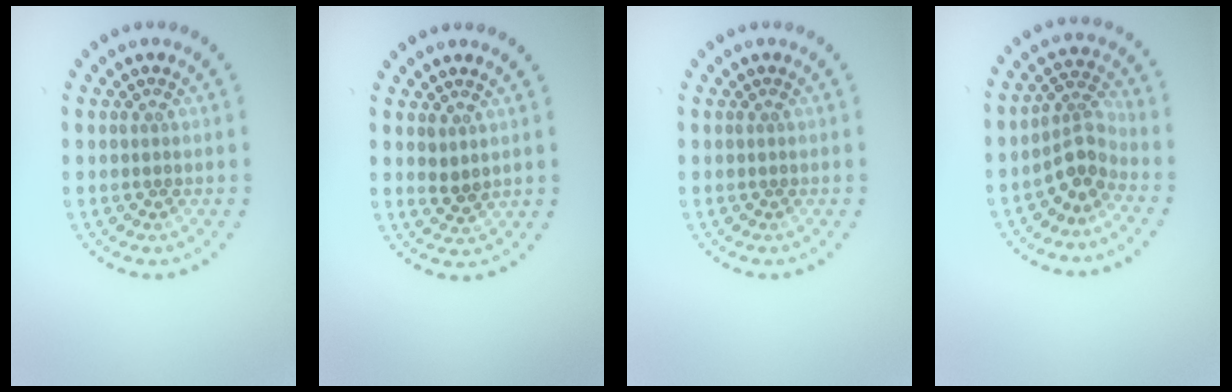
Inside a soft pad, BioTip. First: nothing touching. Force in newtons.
{"total": 1.1, "press": 1.0, "slide": 0.6}
{"total": 0.0}
{"total": 2.9, "press": 2.2, "slide": 1.9}